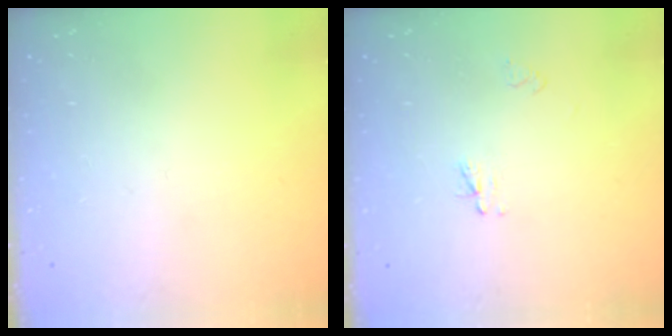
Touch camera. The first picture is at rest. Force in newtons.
{"total": 2.3, "press": 2.2, "slide": 0.2}